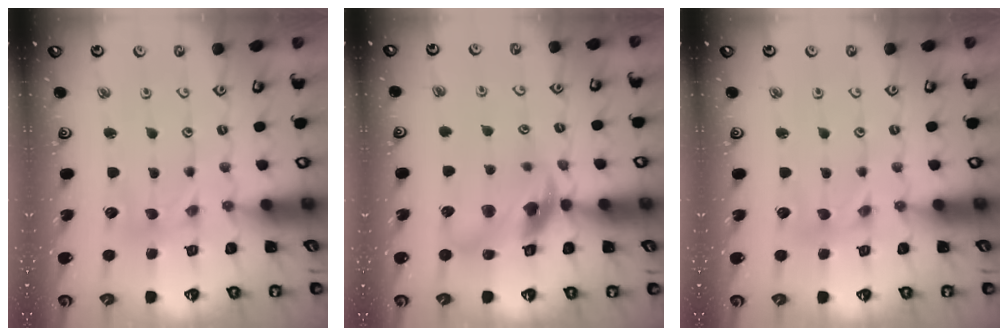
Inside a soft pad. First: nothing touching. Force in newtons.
{"total": 11.7, "press": 11.6, "slide": 1.6}
{"total": 0.0}